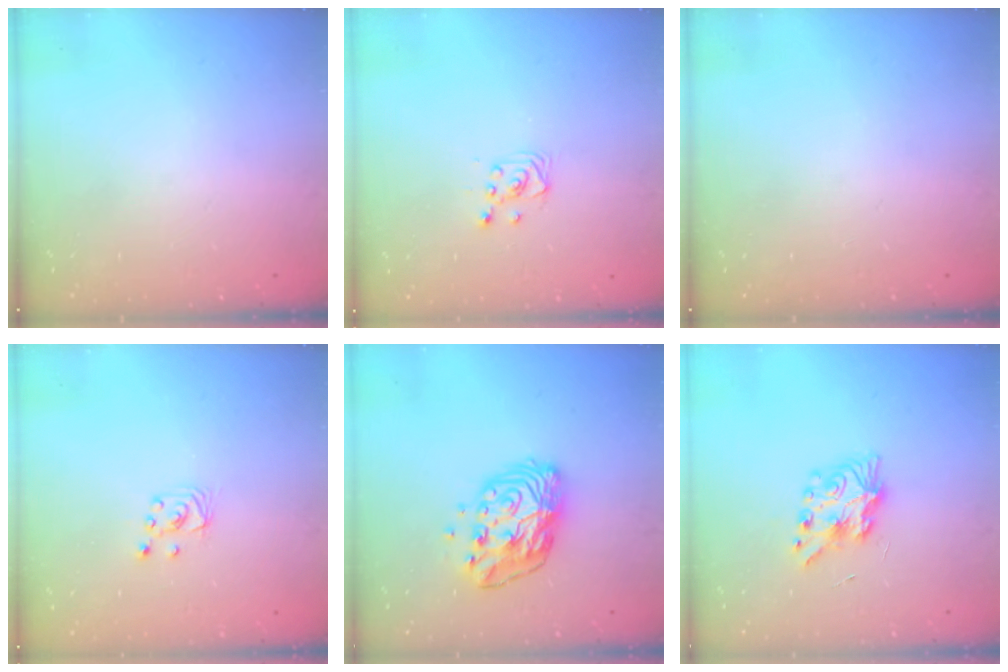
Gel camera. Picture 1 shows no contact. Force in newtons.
{"total": 2.9, "press": 2.9, "slide": 0.4}
{"total": 0.0}
{"total": 3.0, "press": 3.0, "slide": 0.2}
{"total": 11.4, "press": 11.3, "slide": 0.9}
{"total": 8.3, "press": 8.2, "slide": 0.2}